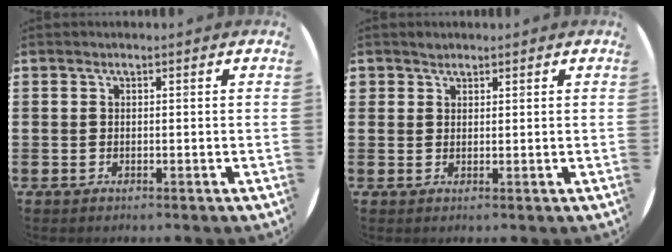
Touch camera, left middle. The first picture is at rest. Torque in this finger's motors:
{"motor_torque": [0.29, -0.25, -0.01, 0.00]}